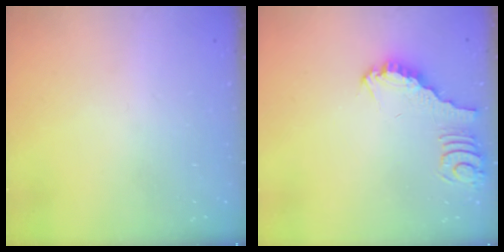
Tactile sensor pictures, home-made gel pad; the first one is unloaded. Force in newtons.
{"total": 3.0, "press": 3.0, "slide": 0.2}